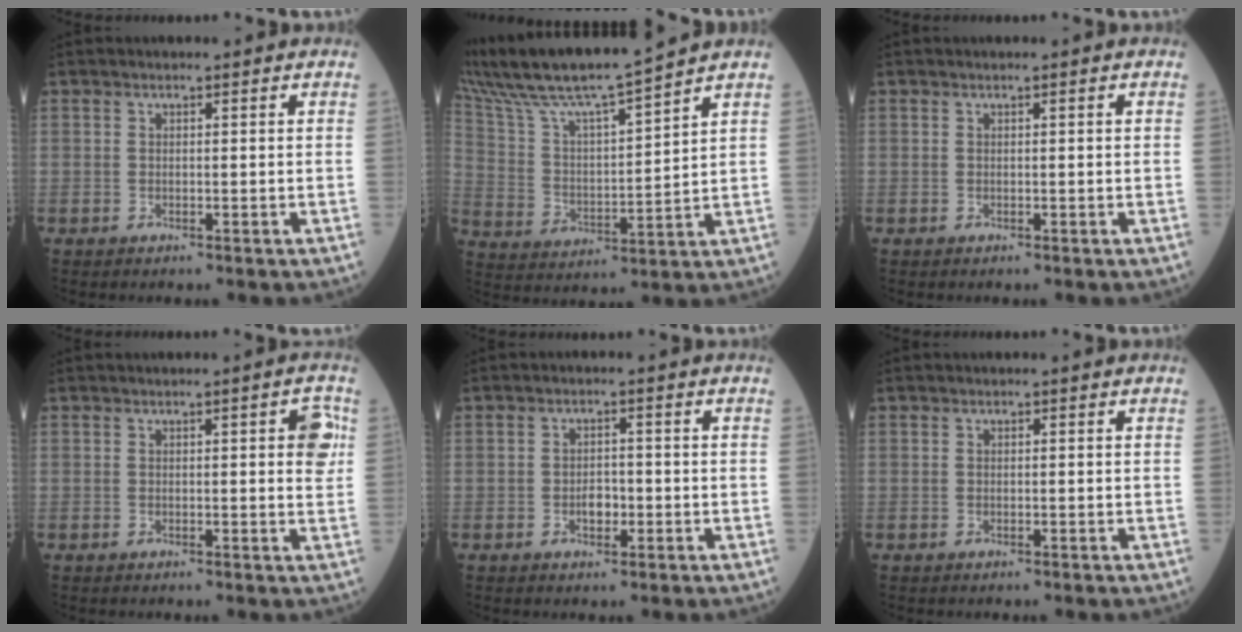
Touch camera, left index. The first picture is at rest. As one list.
[{"total": 14.2, "force": [12.5, -0.3, 6.8], "torque": [-0.138, 0.004, 0.235]}, {"total": 0.0}, {"total": 3.2, "force": [0.9, 0.6, 3.0], "torque": [-0.028, 0.004, 0.005]}, {"total": 2.6, "force": [-1.0, 1.5, 1.8], "torque": [-0.028, 0.002, -0.016]}, {"total": 0.0}]